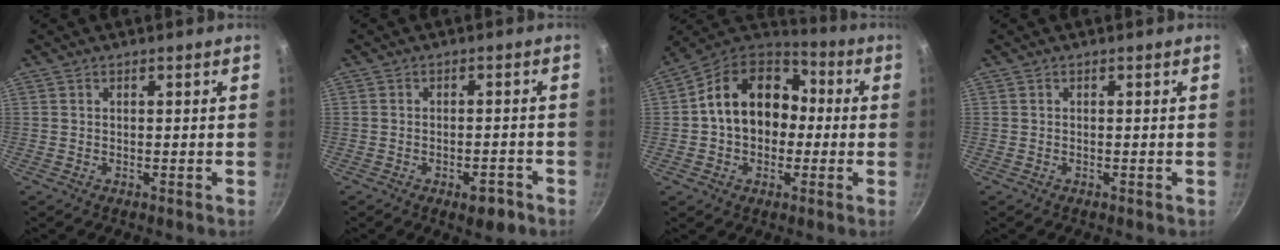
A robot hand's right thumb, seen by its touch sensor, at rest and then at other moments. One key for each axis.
{"total": 4.3, "fx": -2.5, "fy": 1.8, "fz": 3.0, "tx": -0.034, "ty": 0.012, "tz": -0.032}
{"total": 16.3, "fx": 0.2, "fy": 12.1, "fz": 10.9, "tx": -0.139, "ty": 0.040, "tz": -0.008}
{"total": 0.0}